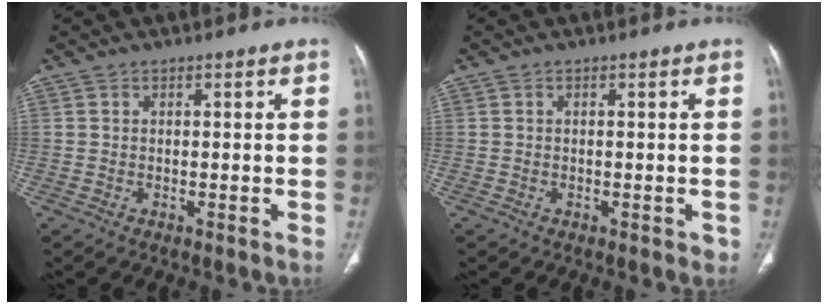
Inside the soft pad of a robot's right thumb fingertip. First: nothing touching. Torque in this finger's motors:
{"motor_torque": [-0.27, 0.01, -0.43, 0.06, 0.00]}